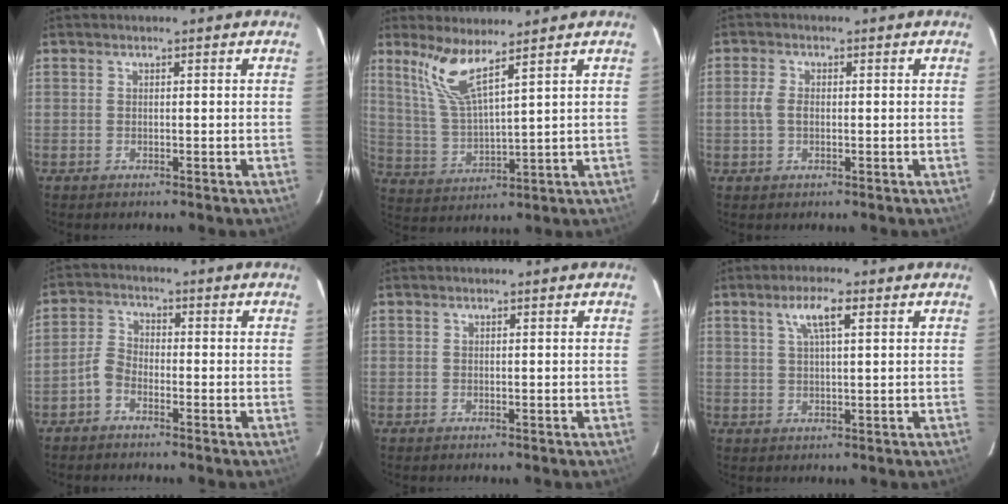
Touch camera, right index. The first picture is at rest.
{"total": 8.1, "force": [5.7, 0.7, 5.7], "torque": [-0.117, -0.005, 0.127]}
{"total": 2.9, "force": [-0.3, 1.7, 2.3], "torque": [-0.050, 0.007, -0.005]}
{"total": 3.4, "force": [-2.2, 1.9, 1.8], "torque": [-0.042, 0.015, -0.047]}
{"total": 0.0}
{"total": 4.9, "force": [2.3, 1.0, 4.2], "torque": [-0.080, 0.007, 0.041]}